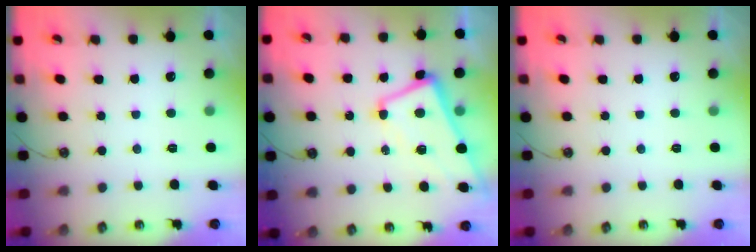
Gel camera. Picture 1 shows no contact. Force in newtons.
{"total": 1.5, "press": 1.2, "slide": 0.8}
{"total": 0.0}